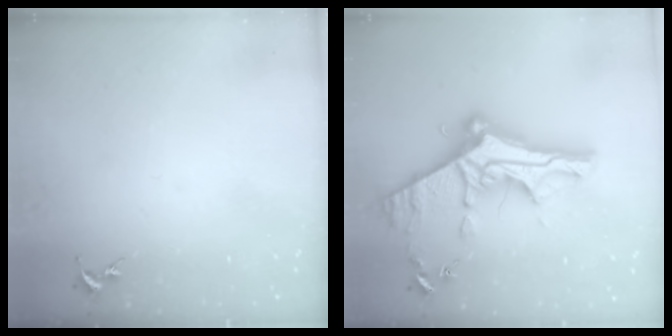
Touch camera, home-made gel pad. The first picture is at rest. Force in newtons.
{"total": 13.3, "press": 13.2, "slide": 1.4}